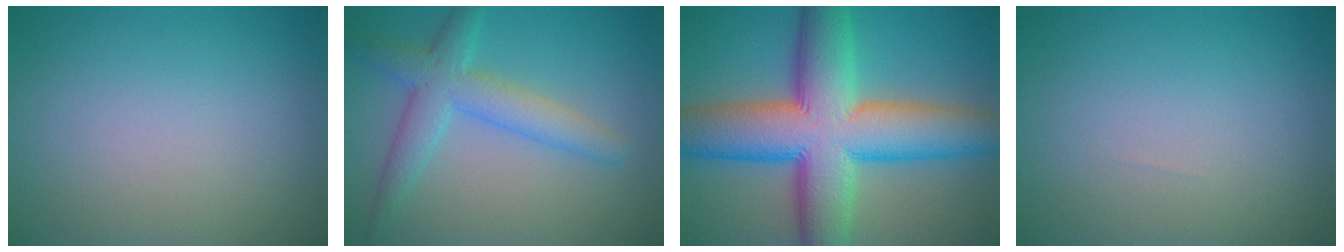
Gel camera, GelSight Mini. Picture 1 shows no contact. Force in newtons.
{"total": 4.6, "press": 4.6, "slide": 0.2}
{"total": 14.0, "press": 13.9, "slide": 0.5}
{"total": 0.0}